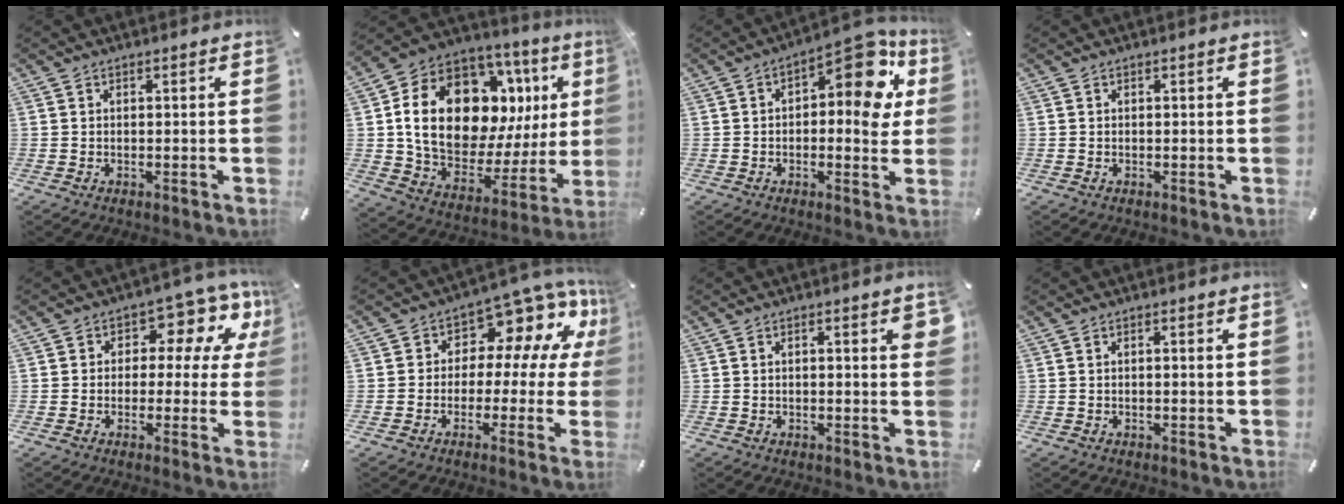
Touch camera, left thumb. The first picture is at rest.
{"total": 23.6, "force": [7.8, 14.5, 16.9], "torque": [-0.300, -0.053, 0.145]}
{"total": 12.9, "force": [5.3, 6.1, 10.1], "torque": [-0.121, -0.052, 0.087]}
{"total": 0.0}
{"total": 10.3, "force": [3.8, 6.8, 6.7], "torque": [-0.085, -0.023, 0.065]}
{"total": 9.2, "force": [4.8, 6.2, 4.8], "torque": [-0.076, -0.048, 0.087]}
{"total": 2.8, "force": [0.5, 0.8, 2.6], "torque": [-0.034, -0.004, 0.005]}
{"total": 0.7, "force": [0.1, 0.2, 0.7], "torque": [-0.014, 0.001, 0.000]}